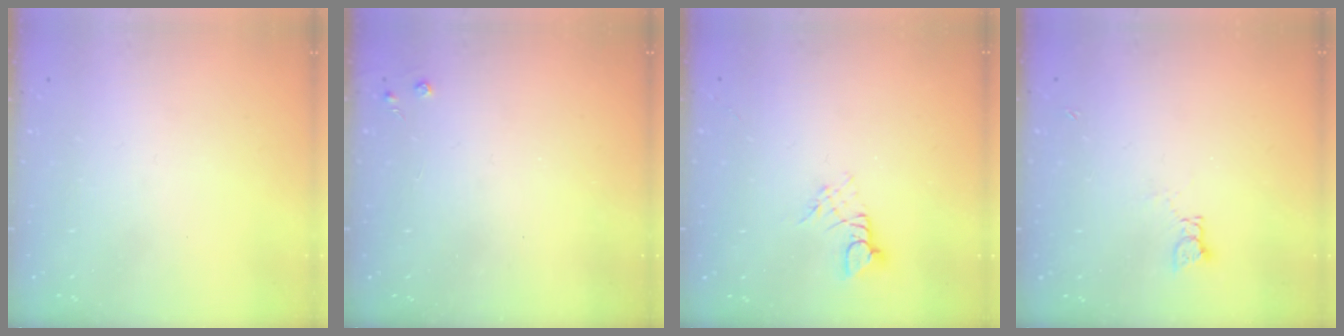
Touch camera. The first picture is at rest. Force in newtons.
{"total": 2.7, "press": 2.7, "slide": 0.4}
{"total": 2.6, "press": 2.6, "slide": 0.3}
{"total": 2.0, "press": 2.0, "slide": 0.3}